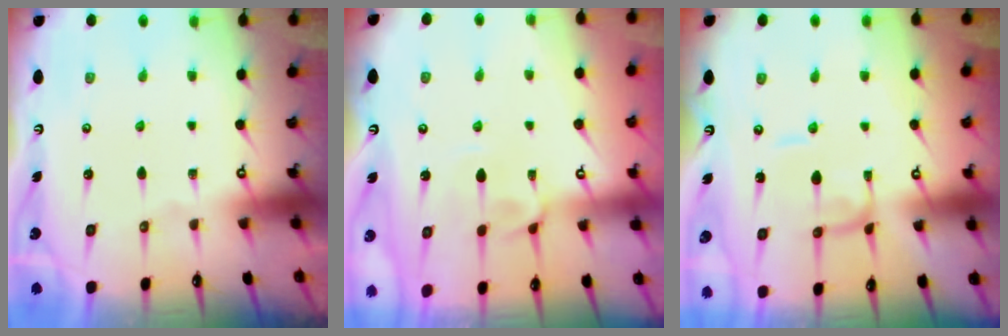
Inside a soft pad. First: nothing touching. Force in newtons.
{"total": 3.2, "press": 3.1, "slide": 0.7}
{"total": 1.5, "press": 1.5, "slide": 0.2}